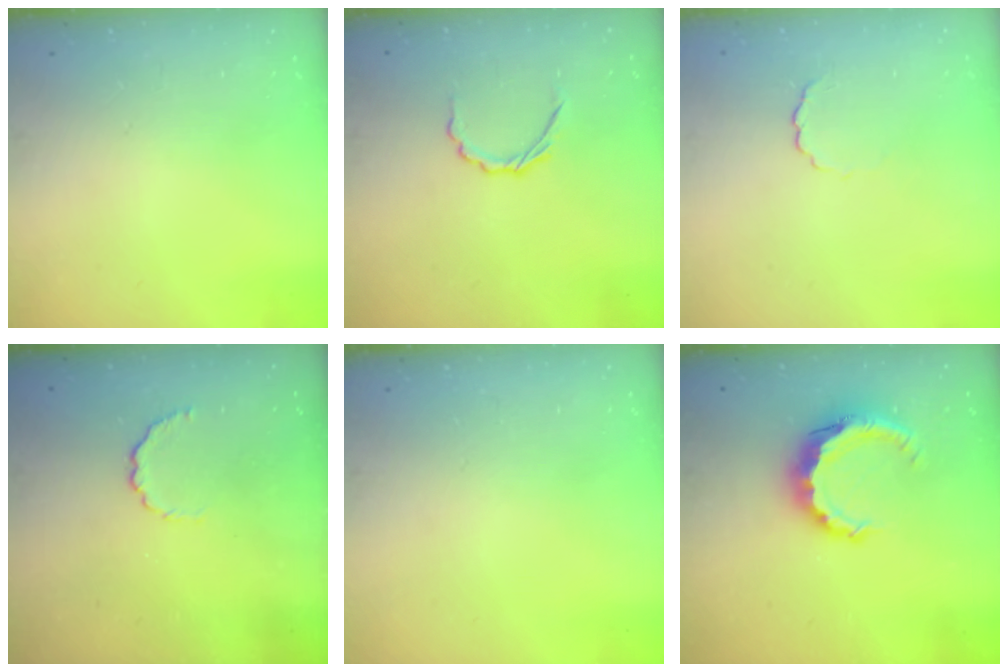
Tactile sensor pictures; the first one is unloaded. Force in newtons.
{"total": 4.0, "press": 3.8, "slide": 1.3}
{"total": 3.5, "press": 3.4, "slide": 0.6}
{"total": 3.9, "press": 3.7, "slide": 1.3}
{"total": 0.0}
{"total": 8.5, "press": 8.5, "slide": 0.2}